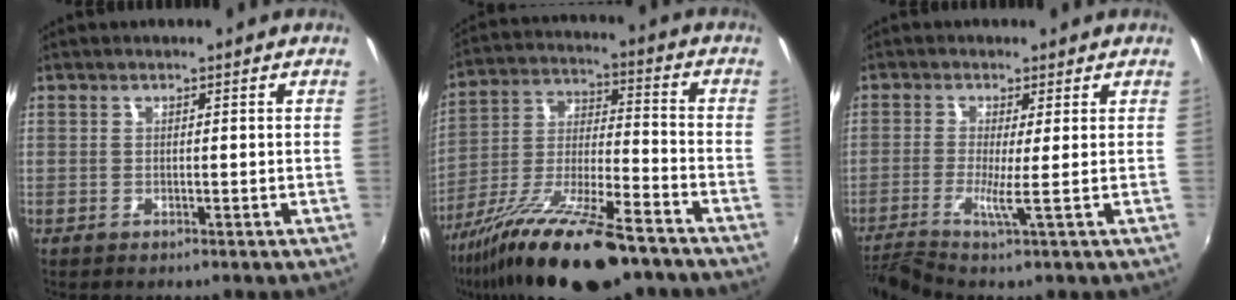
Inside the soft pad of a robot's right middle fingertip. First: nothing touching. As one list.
[{"total": 21.2, "force": [-14.9, 5.2, 14.2], "torque": [-0.269, -0.035, -0.255]}, {"total": 6.2, "force": [-3.1, -1.1, 5.3], "torque": [-0.127, -0.021, -0.062]}]